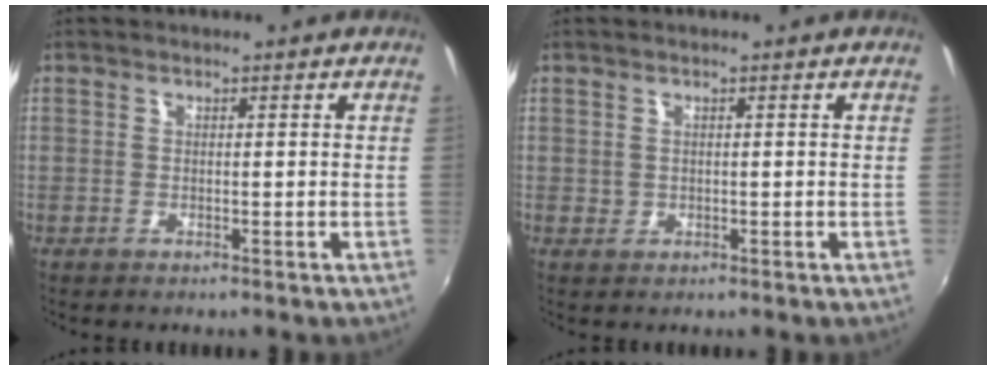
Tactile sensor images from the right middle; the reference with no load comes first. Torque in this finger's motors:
{"motor_torque": [0.18, -0.29, 0.05, 0.01]}